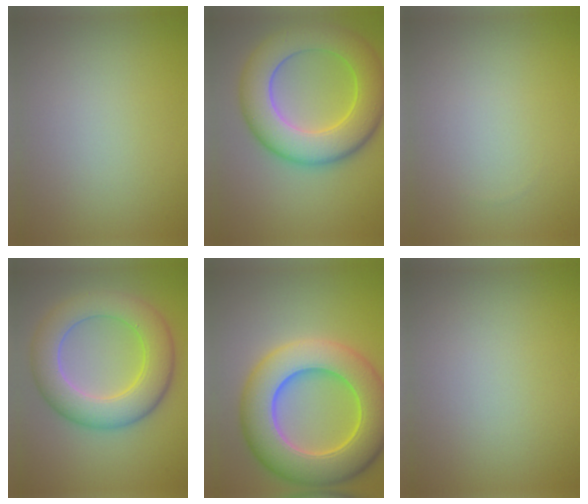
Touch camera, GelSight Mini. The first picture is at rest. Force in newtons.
{"total": 9.5, "press": 9.5, "slide": 0.6}
{"total": 0.0}
{"total": 7.8, "press": 7.8, "slide": 0.3}
{"total": 11.3, "press": 11.3, "slide": 0.3}
{"total": 0.0}